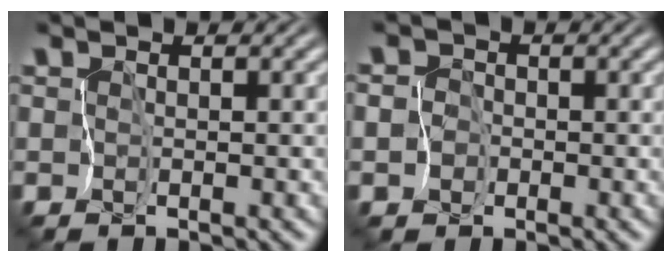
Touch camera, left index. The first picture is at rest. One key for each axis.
{"total": 3.1, "fx": -1.3, "fy": 2.8, "fz": 0.5, "tx": 0.008, "ty": 0.006, "tz": -0.045}